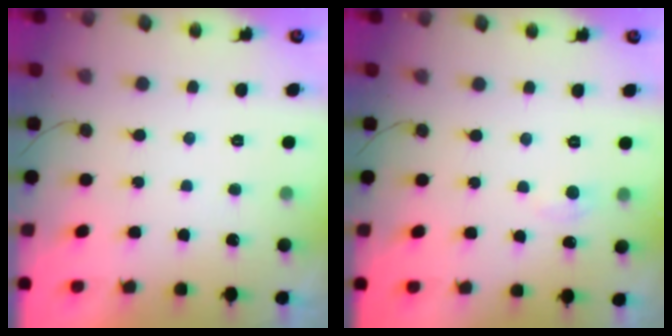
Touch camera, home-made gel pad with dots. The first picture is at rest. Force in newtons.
{"total": 2.5, "press": 2.4, "slide": 0.4}